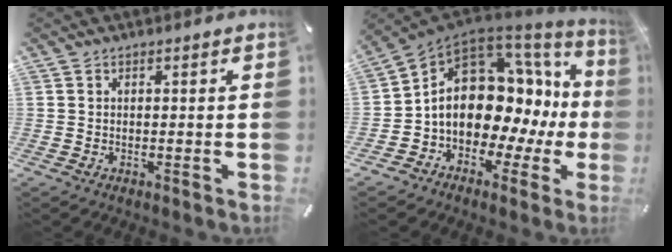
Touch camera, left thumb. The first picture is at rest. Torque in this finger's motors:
{"motor_torque": [1.92, 2.22, 1.87, 0.89, 0.50]}